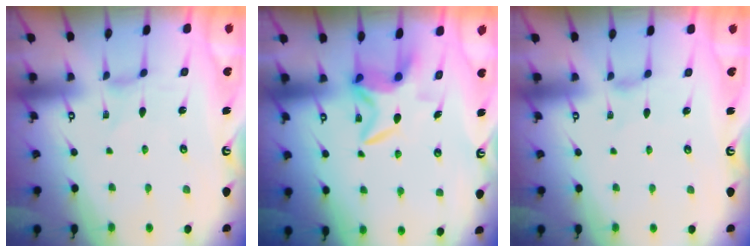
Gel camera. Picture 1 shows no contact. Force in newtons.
{"total": 5.6, "press": 5.5, "slide": 0.7}
{"total": 0.9, "press": 0.9, "slide": 0.2}